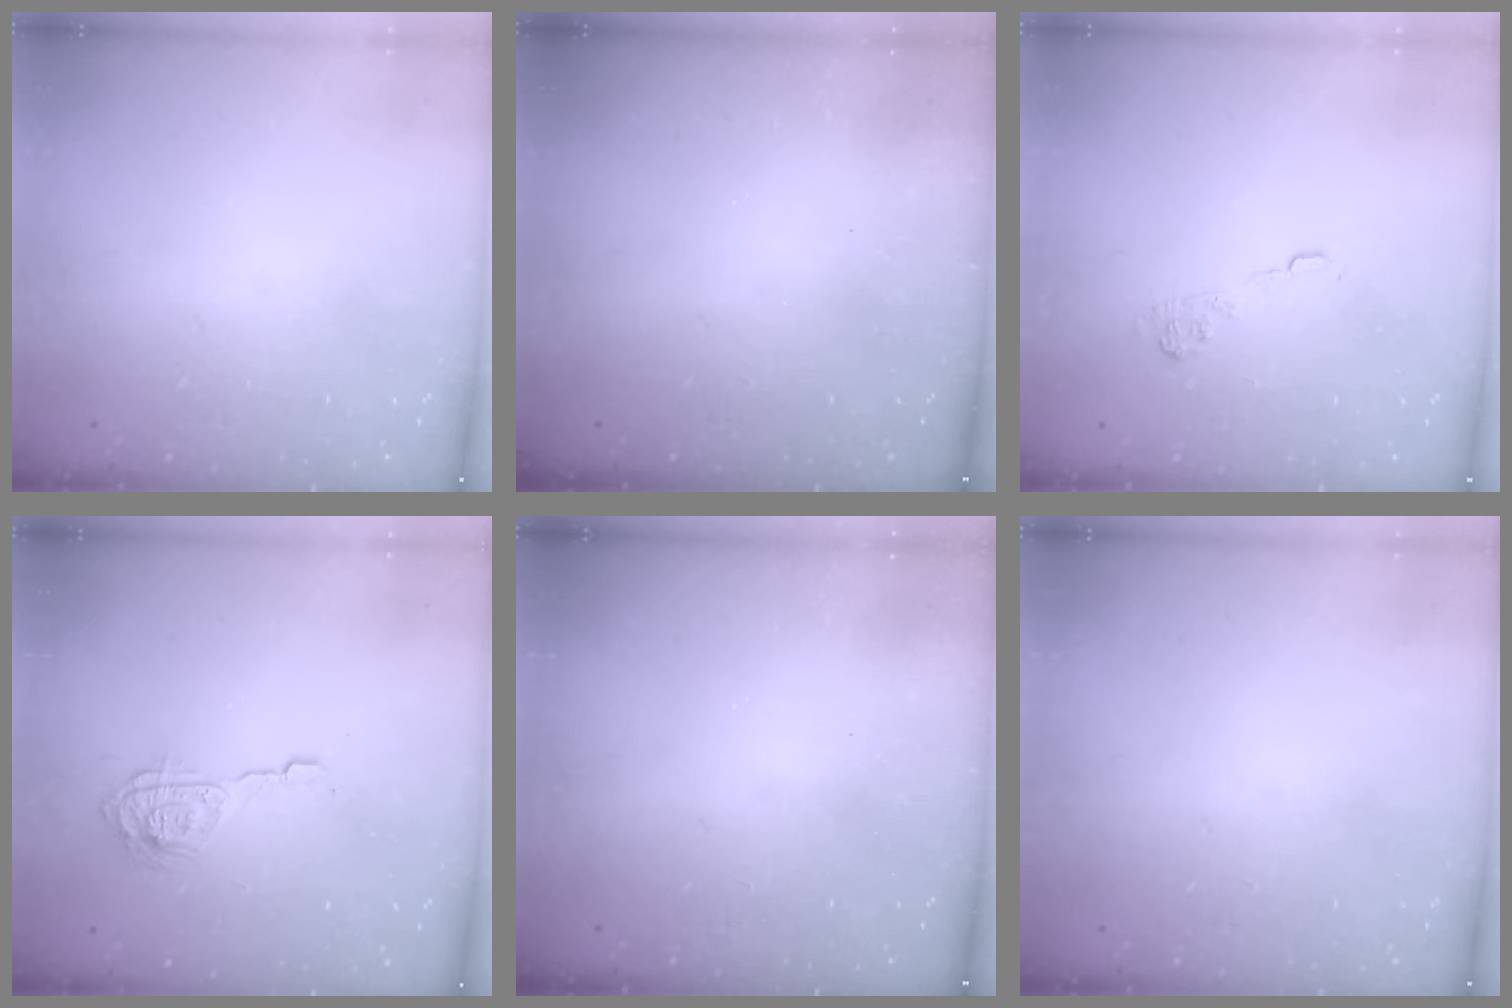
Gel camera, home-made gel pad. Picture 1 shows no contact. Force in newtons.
{"total": 2.4, "press": 2.3, "slide": 0.8}
{"total": 9.2, "press": 9.2, "slide": 0.8}
{"total": 10.3, "press": 10.3, "slide": 1.0}
{"total": 2.5, "press": 2.4, "slide": 0.8}
{"total": 0.0}